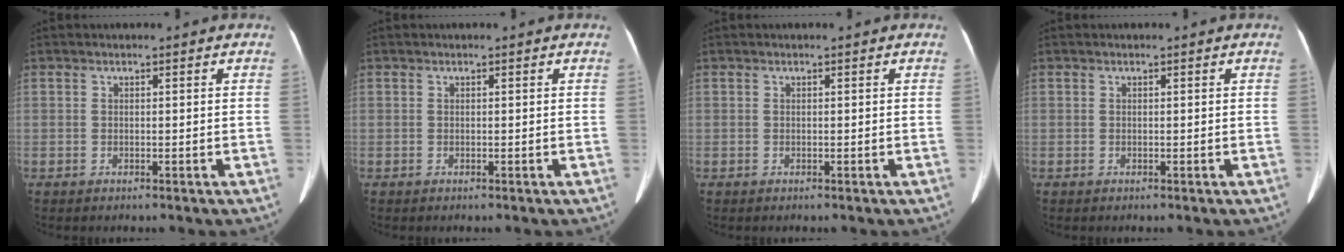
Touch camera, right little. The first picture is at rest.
{"total": 0.0}
{"total": 0.0}
{"total": 0.0}